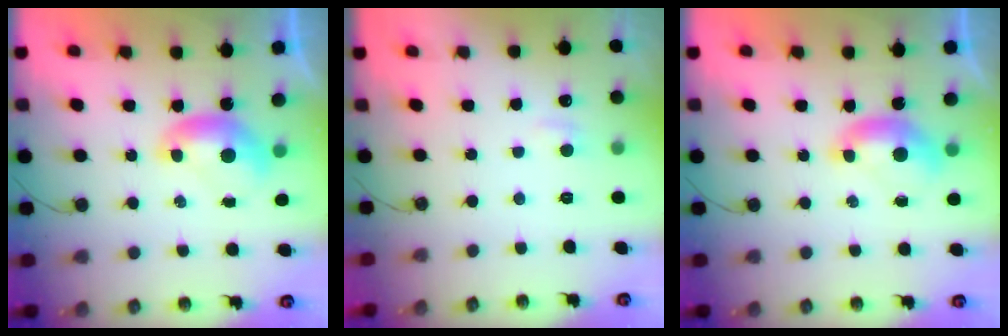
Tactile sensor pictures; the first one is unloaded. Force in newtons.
{"total": 1.5, "press": 1.4, "slide": 0.5}
{"total": 0.6, "press": 0.1, "slide": 0.6}